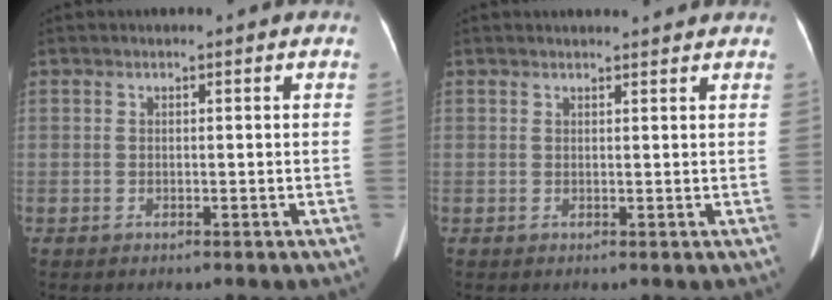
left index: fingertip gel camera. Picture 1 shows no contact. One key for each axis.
{"total": 3.1, "fx": 3.1, "fy": 0.3, "fz": 0.6, "tx": -0.012, "ty": 0.015, "tz": 0.035}